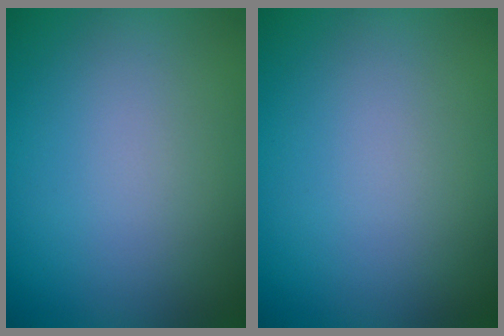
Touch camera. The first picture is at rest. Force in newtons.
{"total": 0.0}